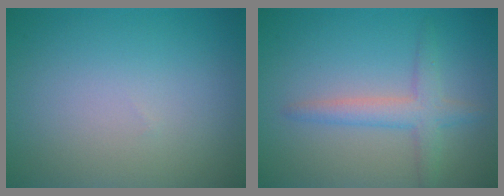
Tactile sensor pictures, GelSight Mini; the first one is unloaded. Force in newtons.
{"total": 2.9, "press": 2.9, "slide": 0.2}